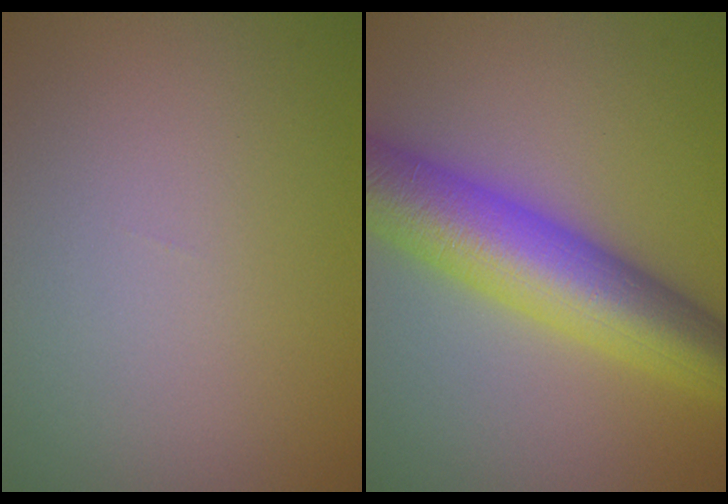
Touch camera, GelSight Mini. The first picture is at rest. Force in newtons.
{"total": 10.1, "press": 10.1, "slide": 0.1}